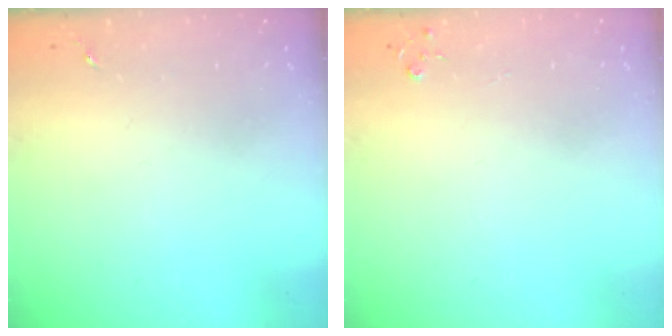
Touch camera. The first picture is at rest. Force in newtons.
{"total": 2.7, "press": 2.7, "slide": 0.3}